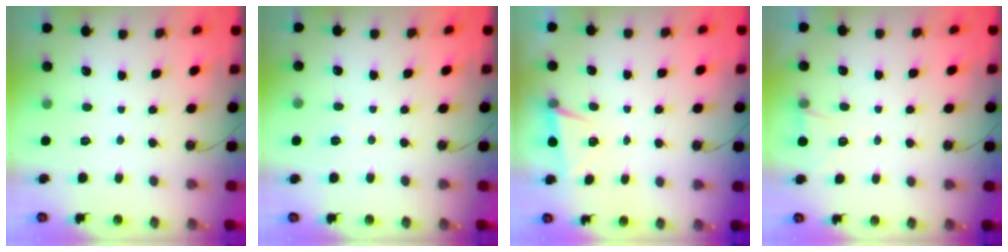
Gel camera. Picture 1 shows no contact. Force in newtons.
{"total": 5.3, "press": 2.9, "slide": 4.5}
{"total": 4.2, "press": 2.0, "slide": 3.7}
{"total": 5.3, "press": 3.2, "slide": 4.2}